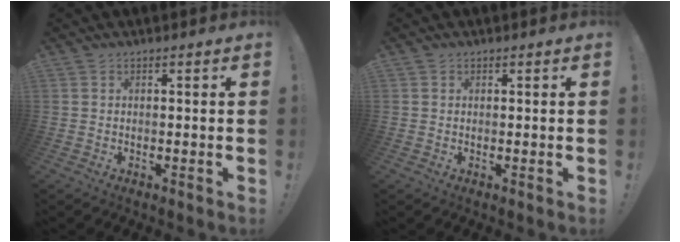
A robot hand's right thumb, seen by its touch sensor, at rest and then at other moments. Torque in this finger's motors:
{"motor_torque": [0.17, 0.00, 0.03, -0.15, 0.01]}